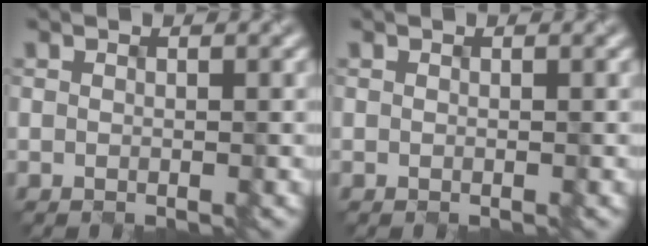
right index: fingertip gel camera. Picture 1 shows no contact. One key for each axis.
{"total": 0.0}